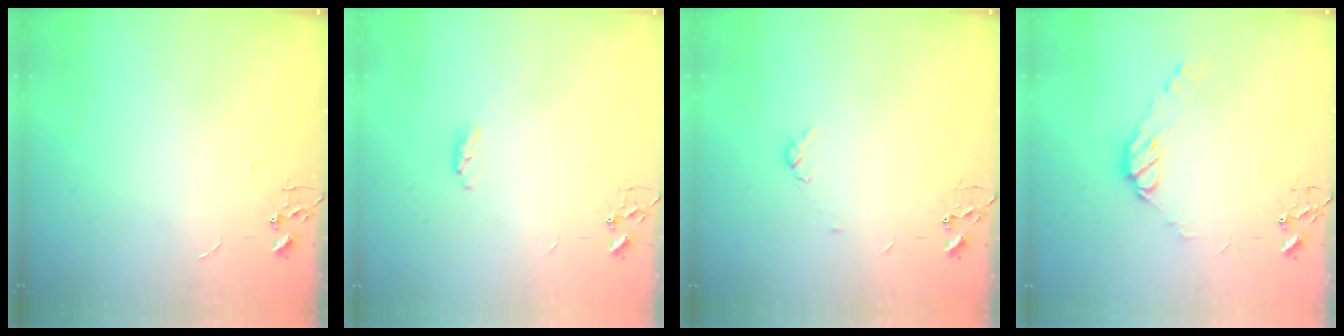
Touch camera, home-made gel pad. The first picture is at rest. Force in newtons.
{"total": 3.3, "press": 3.3, "slide": 0.4}
{"total": 2.9, "press": 2.8, "slide": 0.5}
{"total": 8.5, "press": 8.5, "slide": 0.5}